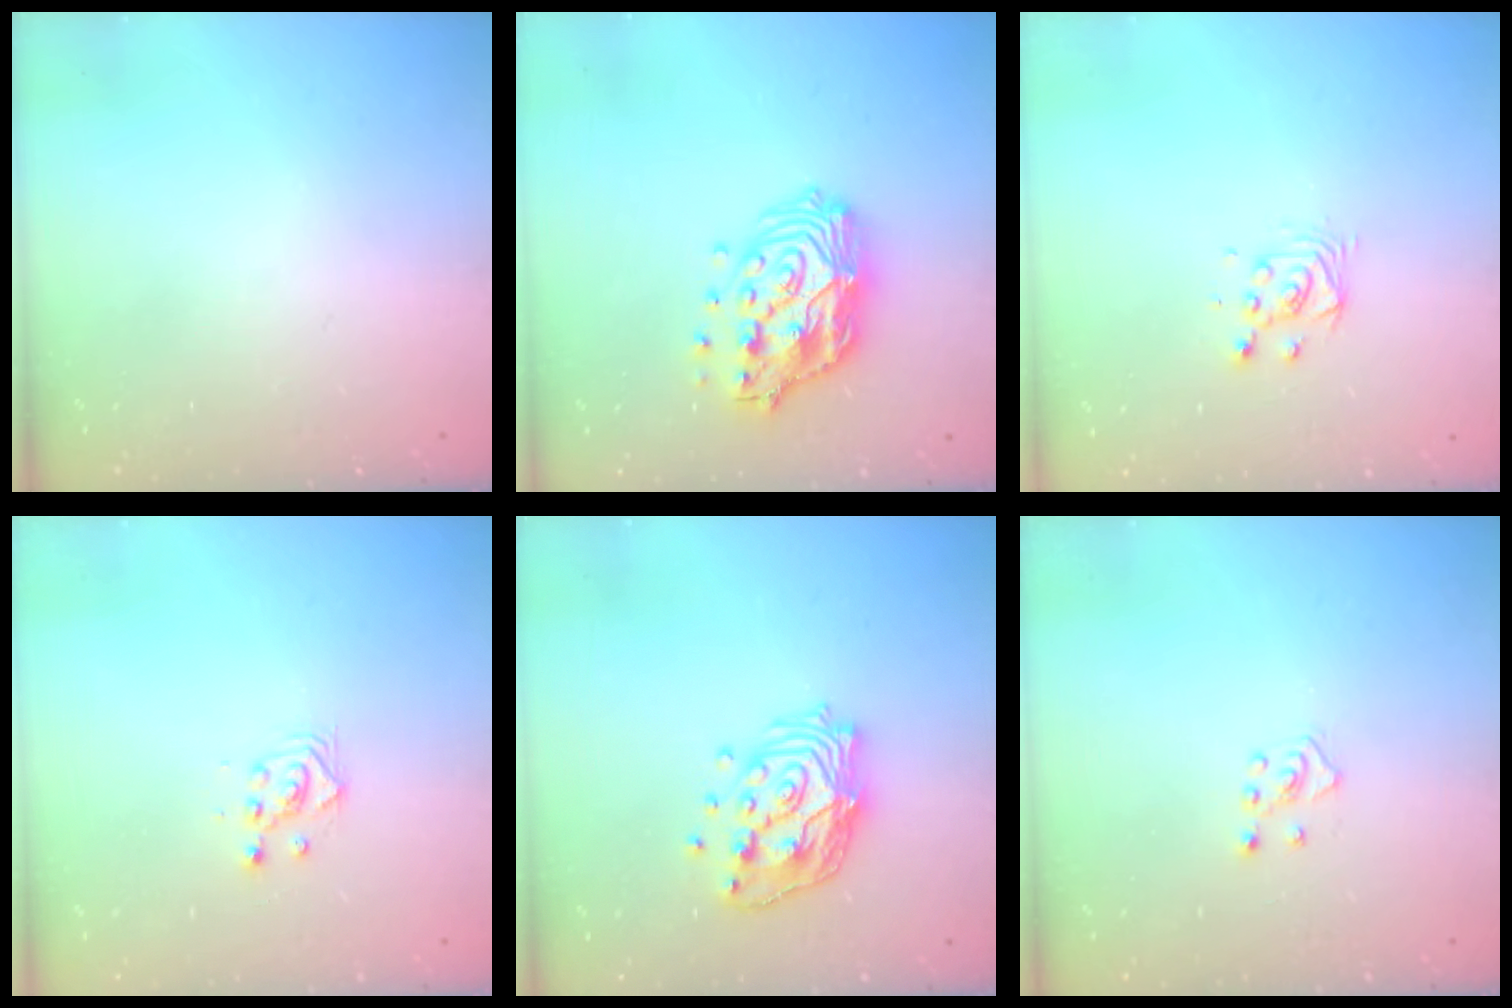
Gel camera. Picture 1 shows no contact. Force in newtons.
{"total": 17.1, "press": 17.0, "slide": 1.5}
{"total": 4.0, "press": 4.0, "slide": 0.3}
{"total": 2.3, "press": 2.3, "slide": 0.1}
{"total": 15.2, "press": 15.1, "slide": 1.5}
{"total": 4.1, "press": 4.1, "slide": 0.5}